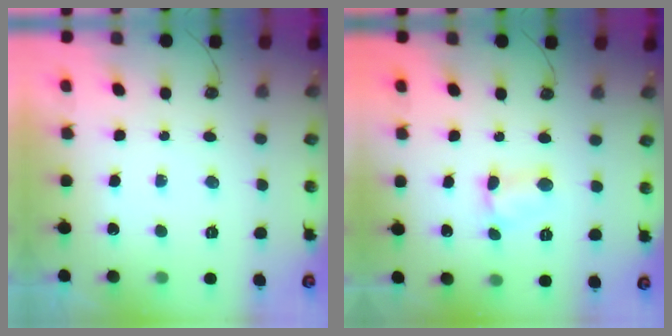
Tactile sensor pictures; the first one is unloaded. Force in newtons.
{"total": 4.4, "press": 4.4, "slide": 0.4}